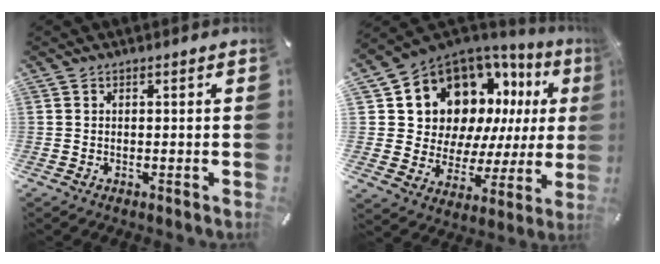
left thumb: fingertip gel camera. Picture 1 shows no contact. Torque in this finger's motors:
{"motor_torque": [1.21, 1.25, 1.41, 0.30, 0.15]}